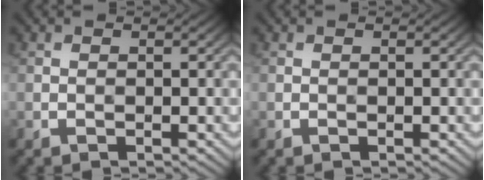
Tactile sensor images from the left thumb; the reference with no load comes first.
{"total": 0.0}